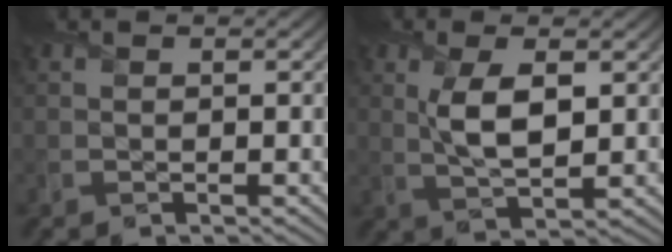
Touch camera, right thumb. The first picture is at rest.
{"total": 5.7, "force": [1.3, 2.3, 5.1], "torque": [-0.111, 0.000, 0.027]}